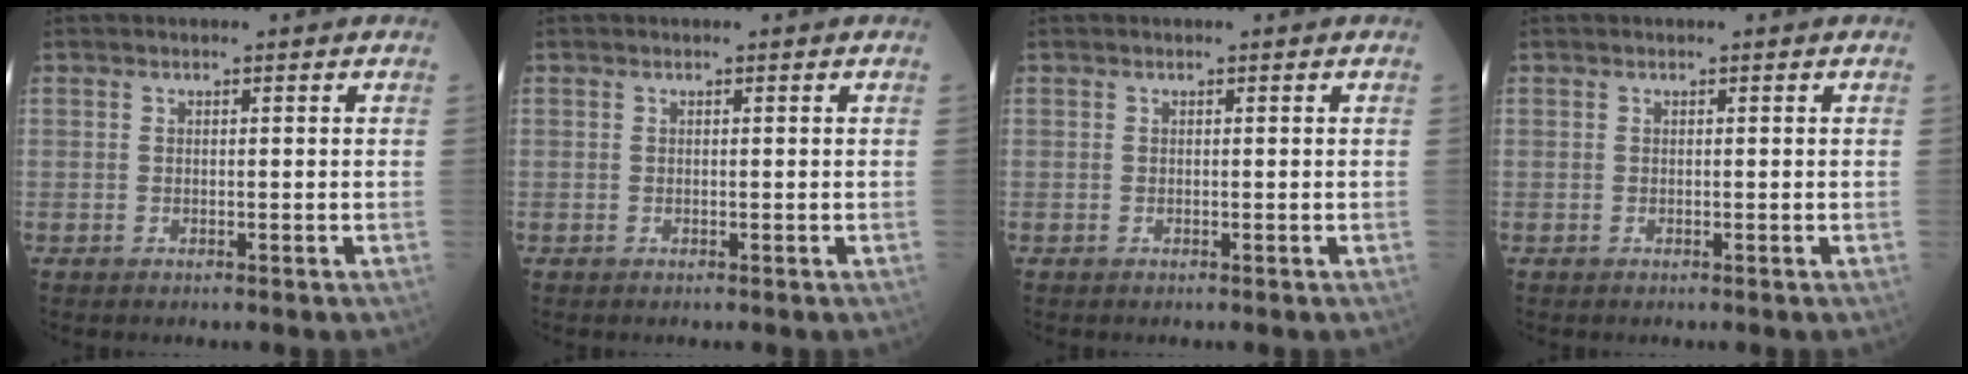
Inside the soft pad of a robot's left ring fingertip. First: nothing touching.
{"total": 0.0}
{"total": 0.0}
{"total": 0.0}